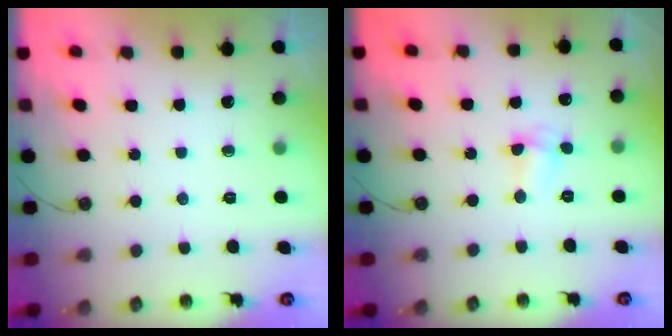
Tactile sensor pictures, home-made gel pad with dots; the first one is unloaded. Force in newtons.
{"total": 3.4, "press": 3.3, "slide": 0.8}